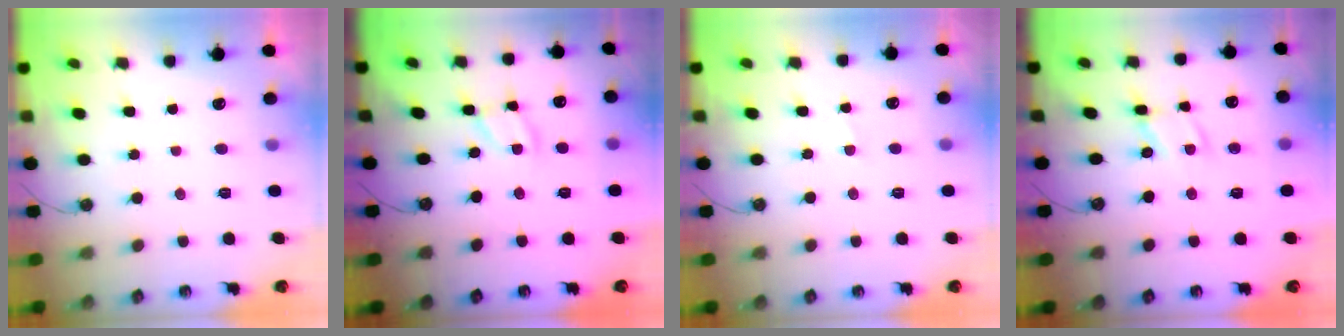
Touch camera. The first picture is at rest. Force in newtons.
{"total": 5.7, "press": 5.7, "slide": 0.3}
{"total": 3.9, "press": 3.8, "slide": 0.6}
{"total": 2.8, "press": 2.8, "slide": 0.2}